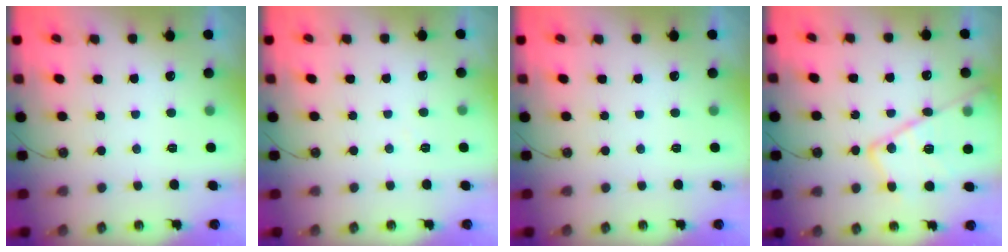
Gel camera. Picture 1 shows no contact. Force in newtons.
{"total": 3.0, "press": 3.0, "slide": 0.5}
{"total": 0.0}
{"total": 19.6, "press": 19.5, "slide": 1.4}